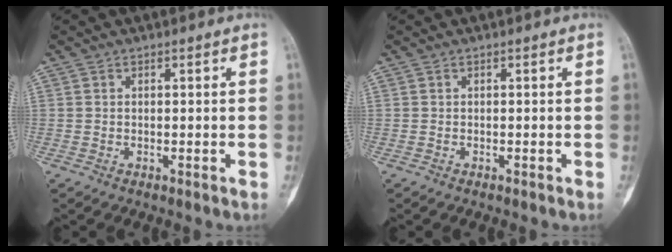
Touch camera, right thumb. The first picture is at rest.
{"total": 0.0}